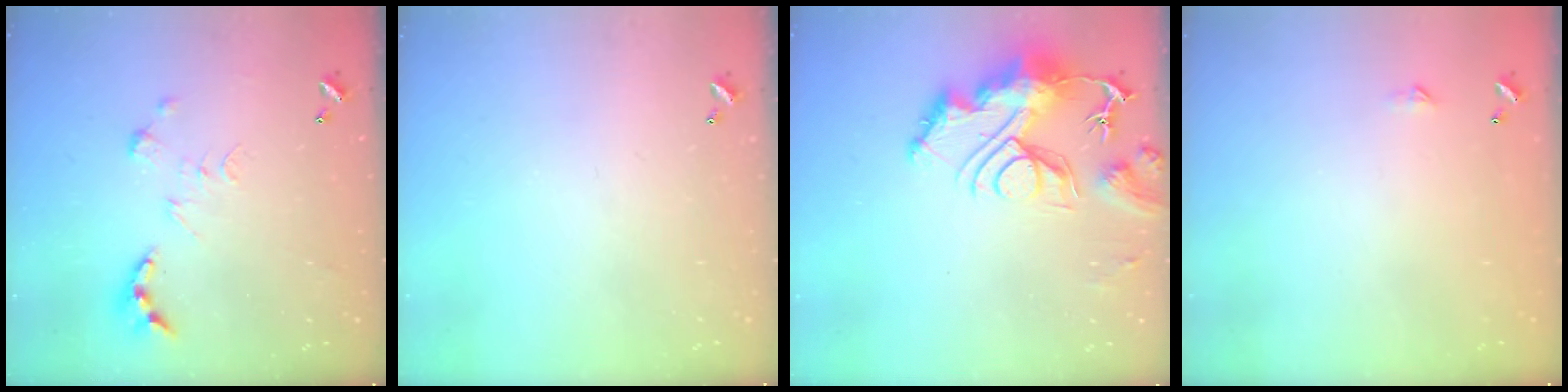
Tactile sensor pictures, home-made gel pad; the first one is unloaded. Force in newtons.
{"total": 0.0}
{"total": 14.1, "press": 14.1, "slide": 1.4}
{"total": 2.3, "press": 2.3, "slide": 0.4}